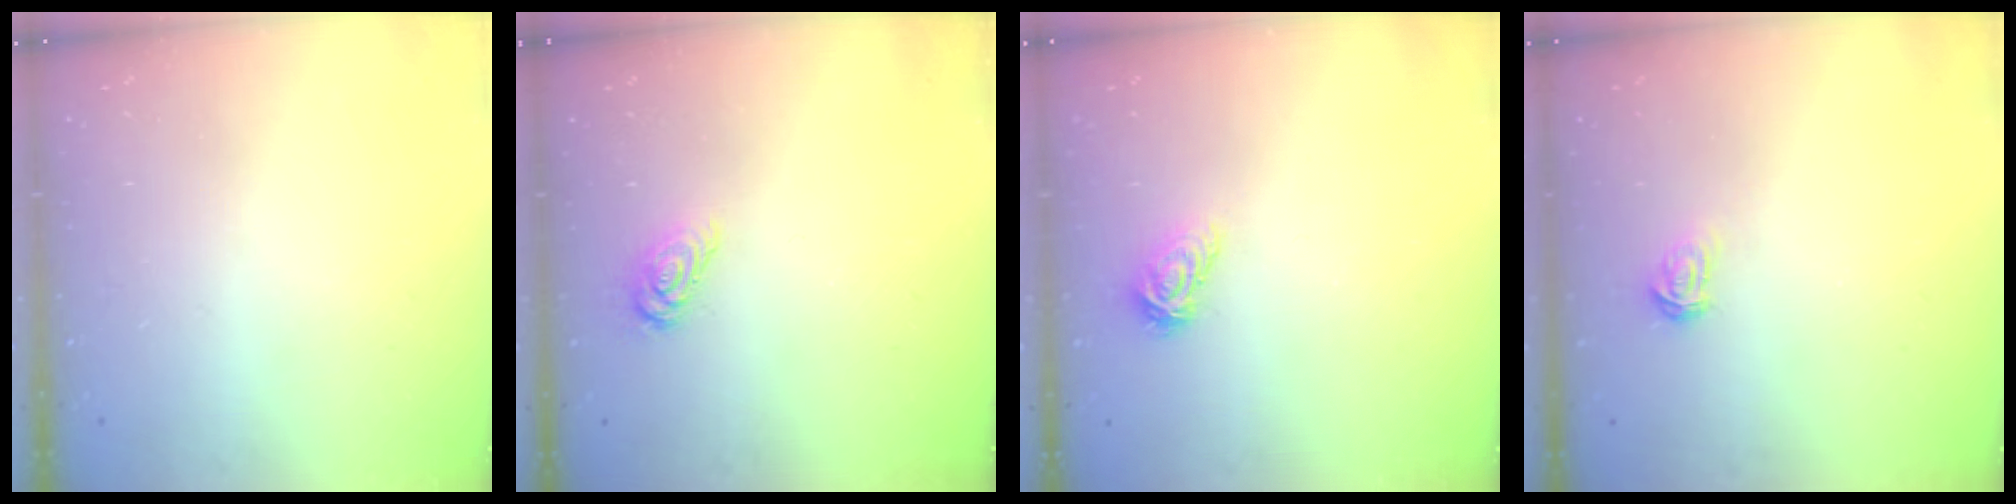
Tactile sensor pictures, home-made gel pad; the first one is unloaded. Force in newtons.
{"total": 6.5, "press": 6.5, "slide": 0.3}
{"total": 5.7, "press": 5.7, "slide": 0.7}
{"total": 2.4, "press": 2.4, "slide": 0.2}